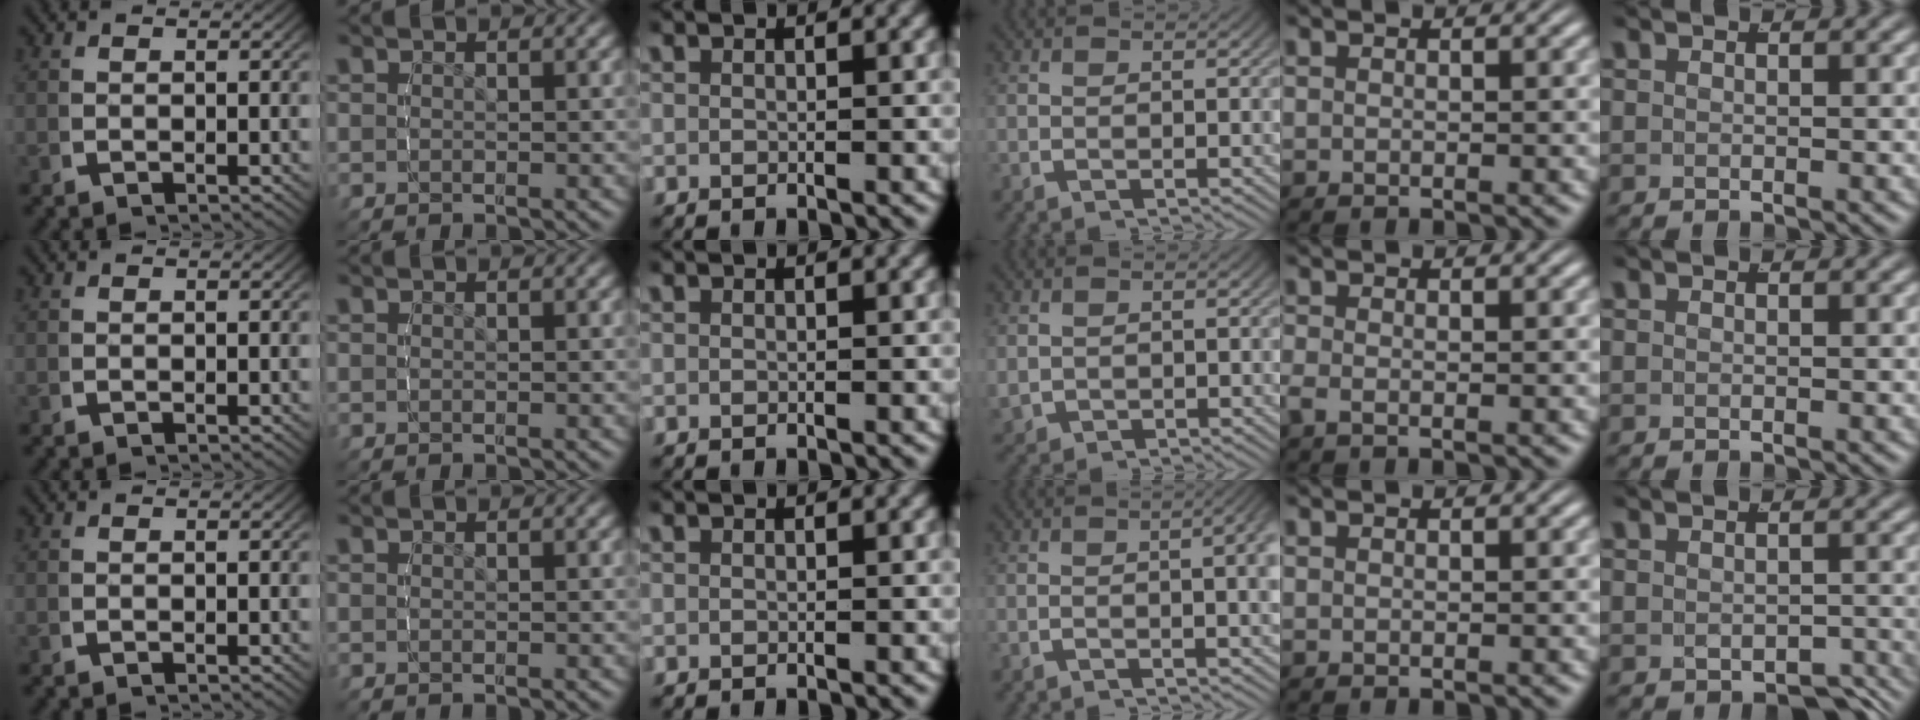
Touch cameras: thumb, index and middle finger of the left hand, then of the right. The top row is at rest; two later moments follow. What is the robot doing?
{"motion": "lift_and_place", "object": "glasses"}